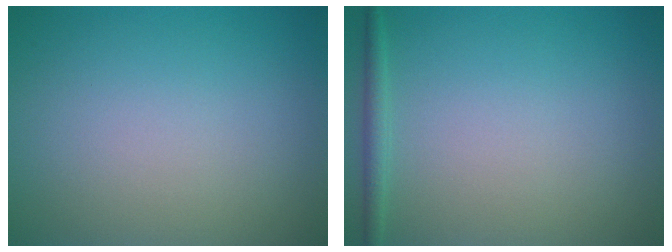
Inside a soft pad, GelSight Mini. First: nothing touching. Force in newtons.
{"total": 1.3, "press": 1.3, "slide": 0.1}